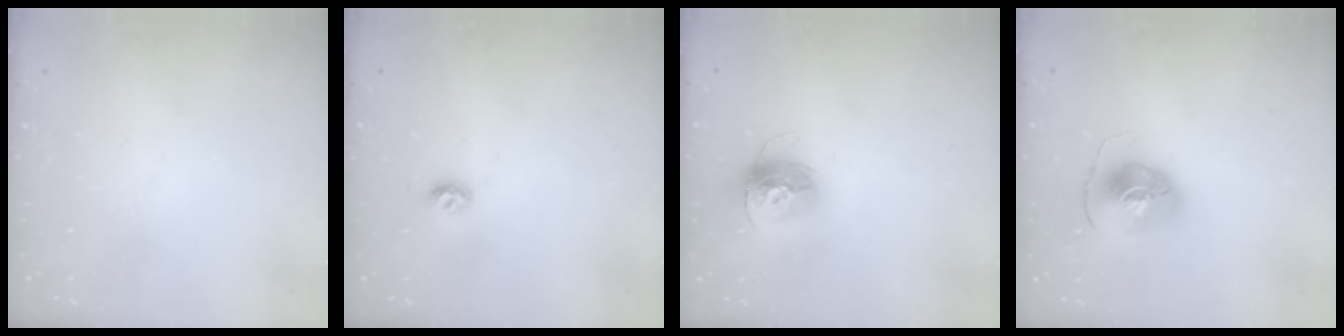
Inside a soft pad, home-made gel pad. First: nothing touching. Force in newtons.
{"total": 5.9, "press": 5.9, "slide": 0.8}
{"total": 13.8, "press": 13.7, "slide": 1.3}
{"total": 8.7, "press": 8.7, "slide": 0.6}